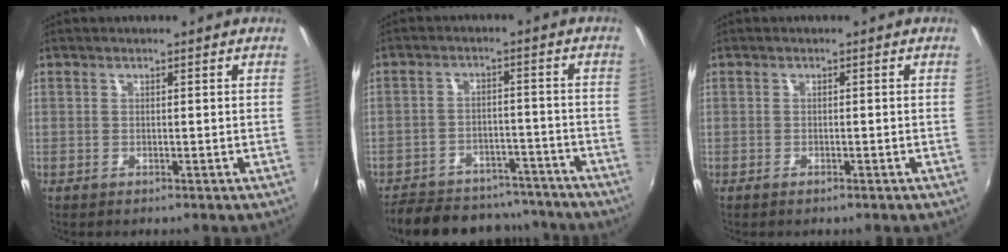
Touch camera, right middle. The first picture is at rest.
{"total": 19.1, "force": [-16.4, 7.1, 6.6], "torque": [-0.150, 0.018, -0.214]}
{"total": 0.7, "force": [-0.5, 0.1, 0.3], "torque": [-0.007, -0.003, -0.011]}